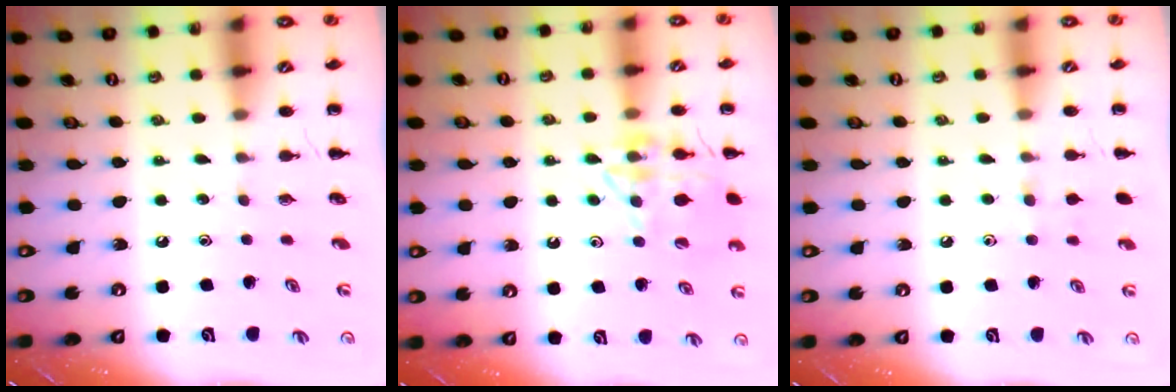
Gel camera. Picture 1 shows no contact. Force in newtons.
{"total": 14.7, "press": 14.6, "slide": 1.0}
{"total": 5.8, "press": 5.4, "slide": 2.2}